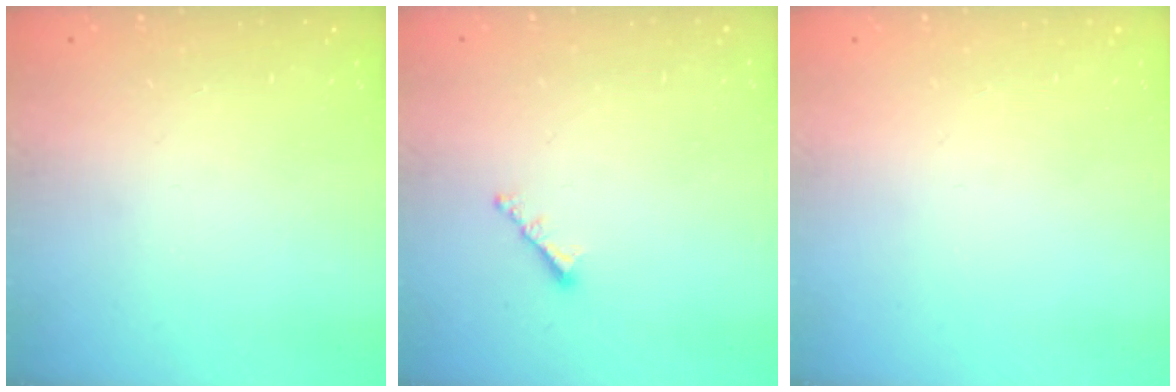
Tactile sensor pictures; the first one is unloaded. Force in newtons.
{"total": 1.8, "press": 1.7, "slide": 0.5}
{"total": 0.0}